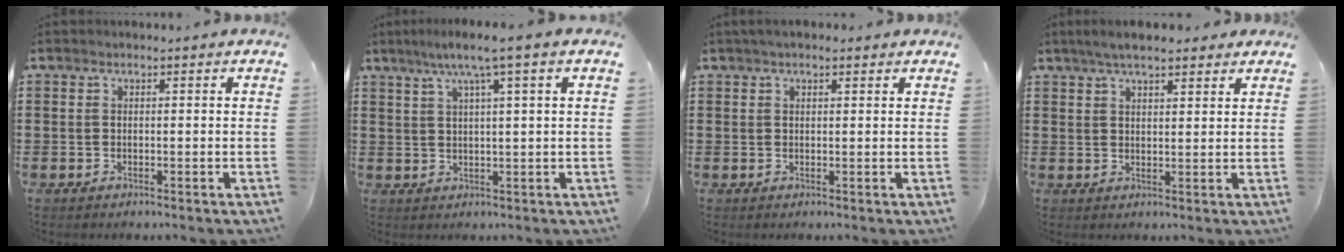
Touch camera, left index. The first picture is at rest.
{"total": 4.9, "force": [2.3, -0.3, 4.3], "torque": [-0.089, 0.002, 0.034]}
{"total": 1.4, "force": [0.9, 0.6, 0.9], "torque": [-0.018, 0.006, 0.017]}
{"total": 4.6, "force": [3.7, 1.3, 2.5], "torque": [-0.056, 0.003, 0.068]}